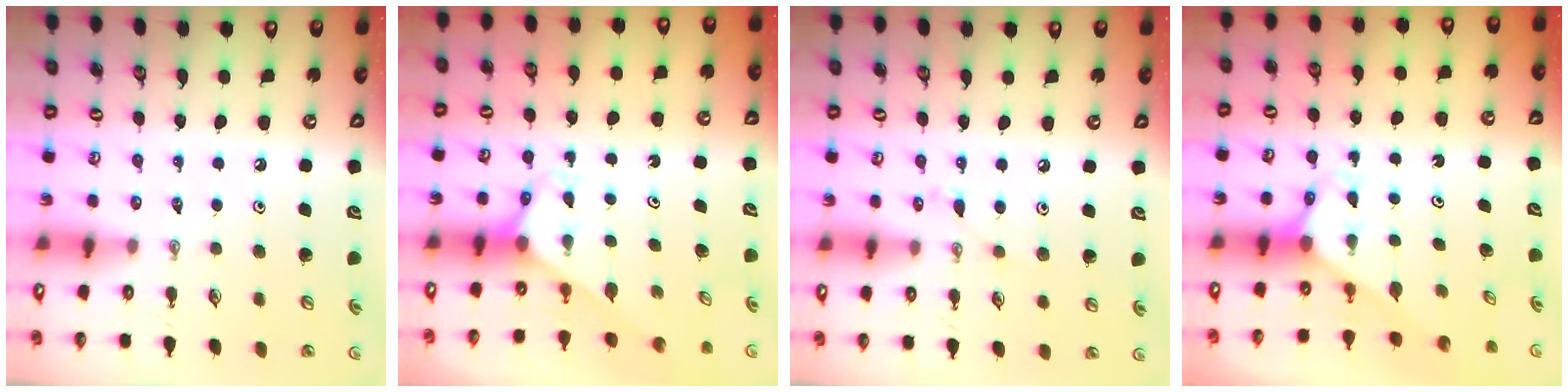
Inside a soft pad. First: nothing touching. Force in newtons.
{"total": 2.9, "press": 2.9, "slide": 0.2}
{"total": 6.7, "press": 6.6, "slide": 0.8}
{"total": 2.6, "press": 2.6, "slide": 0.1}